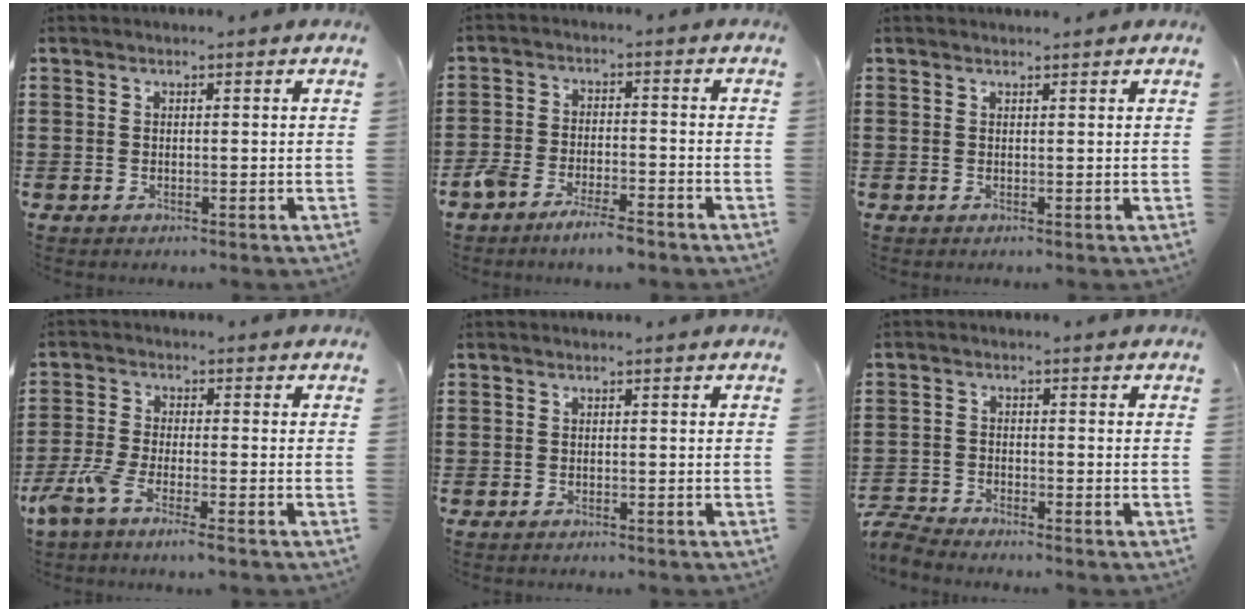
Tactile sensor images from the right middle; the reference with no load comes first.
{"total": 5.0, "force": [-4.4, 1.0, 2.2], "torque": [-0.056, -0.002, -0.089]}
{"total": 0.8, "force": [0.8, -0.1, 0.1], "torque": [-0.004, -0.002, 0.016]}
{"total": 4.8, "force": [-3.5, 0.4, 3.2], "torque": [-0.082, -0.013, -0.071]}
{"total": 0.6, "force": [-0.4, 0.4, -0.1], "torque": [0.002, 0.005, -0.011]}
{"total": 3.3, "force": [-3.2, 0.3, 0.3], "torque": [-0.023, -0.003, -0.074]}